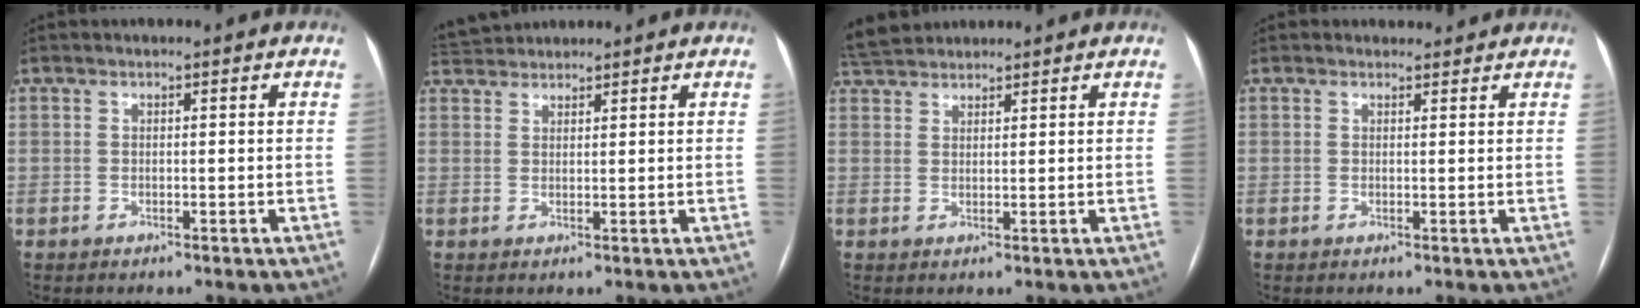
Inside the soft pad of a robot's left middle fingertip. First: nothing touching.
{"total": 4.3, "force": [4.2, 0.9, 0.5], "torque": [-0.017, 0.031, 0.079]}
{"total": 5.0, "force": [4.8, 1.2, 0.9], "torque": [-0.026, 0.030, 0.090]}
{"total": 1.7, "force": [1.5, 0.8, -0.1], "torque": [-0.001, 0.008, 0.017]}